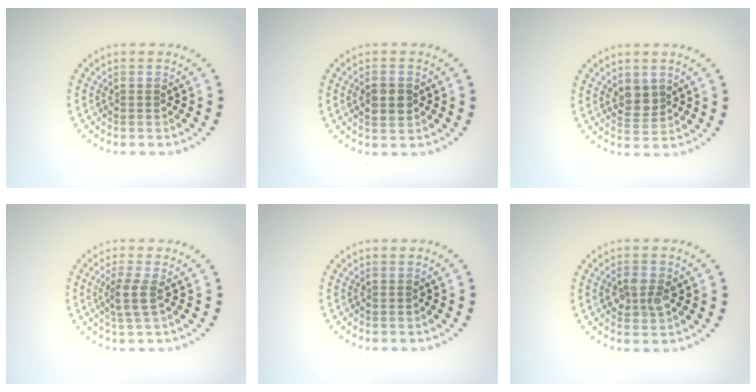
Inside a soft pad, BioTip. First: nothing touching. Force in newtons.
{"total": 2.3, "press": 2.3, "slide": 0.1}
{"total": 2.2, "press": 2.0, "slide": 1.0}
{"total": 2.1, "press": 1.7, "slide": 1.2}
{"total": 0.0}
{"total": 2.4, "press": 2.4, "slide": 0.2}